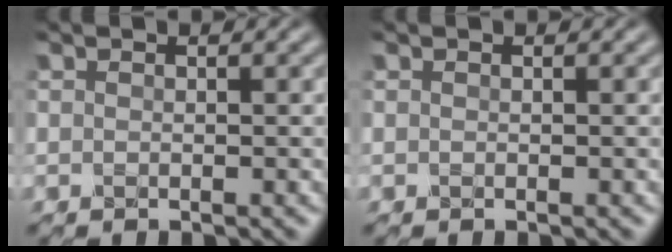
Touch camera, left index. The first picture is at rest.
{"total": 0.0}